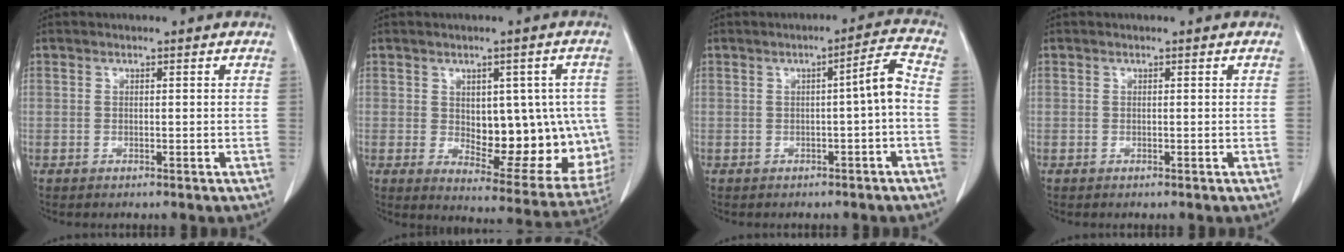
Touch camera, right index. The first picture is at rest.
{"total": 15.9, "force": [-0.6, 7.8, 13.8], "torque": [-0.150, 0.008, 0.019]}
{"total": 4.2, "force": [-0.8, -0.1, 4.1], "torque": [-0.056, 0.012, -0.012]}
{"total": 0.0}